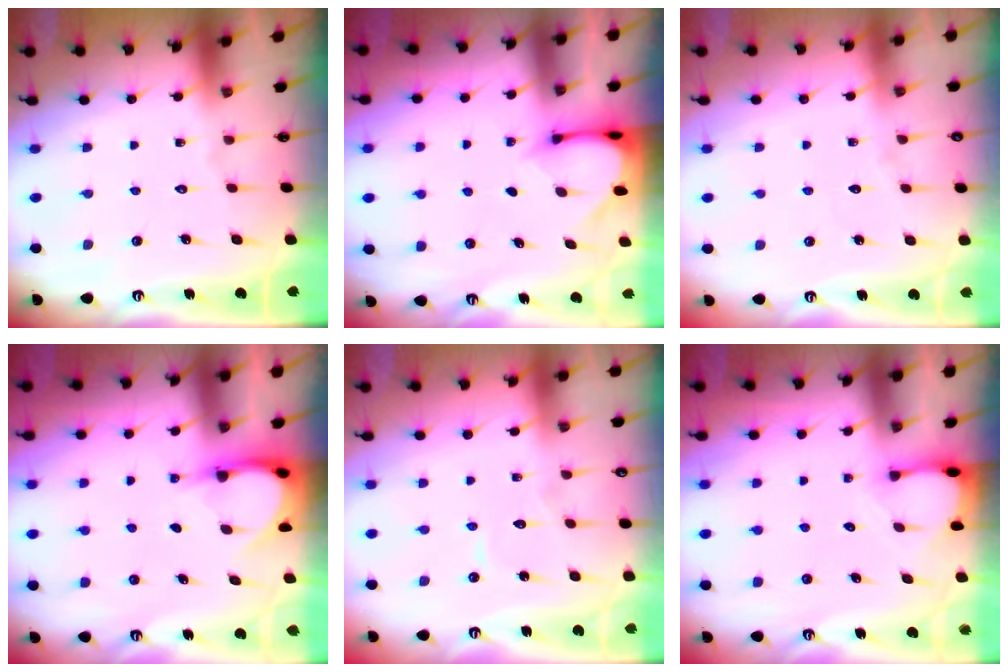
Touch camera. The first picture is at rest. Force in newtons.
{"total": 3.2, "press": 3.2, "slide": 0.2}
{"total": 2.8, "press": 2.8, "slide": 0.4}
{"total": 3.8, "press": 3.8, "slide": 0.3}
{"total": 4.3, "press": 4.3, "slide": 0.4}
{"total": 2.3, "press": 2.3, "slide": 0.3}